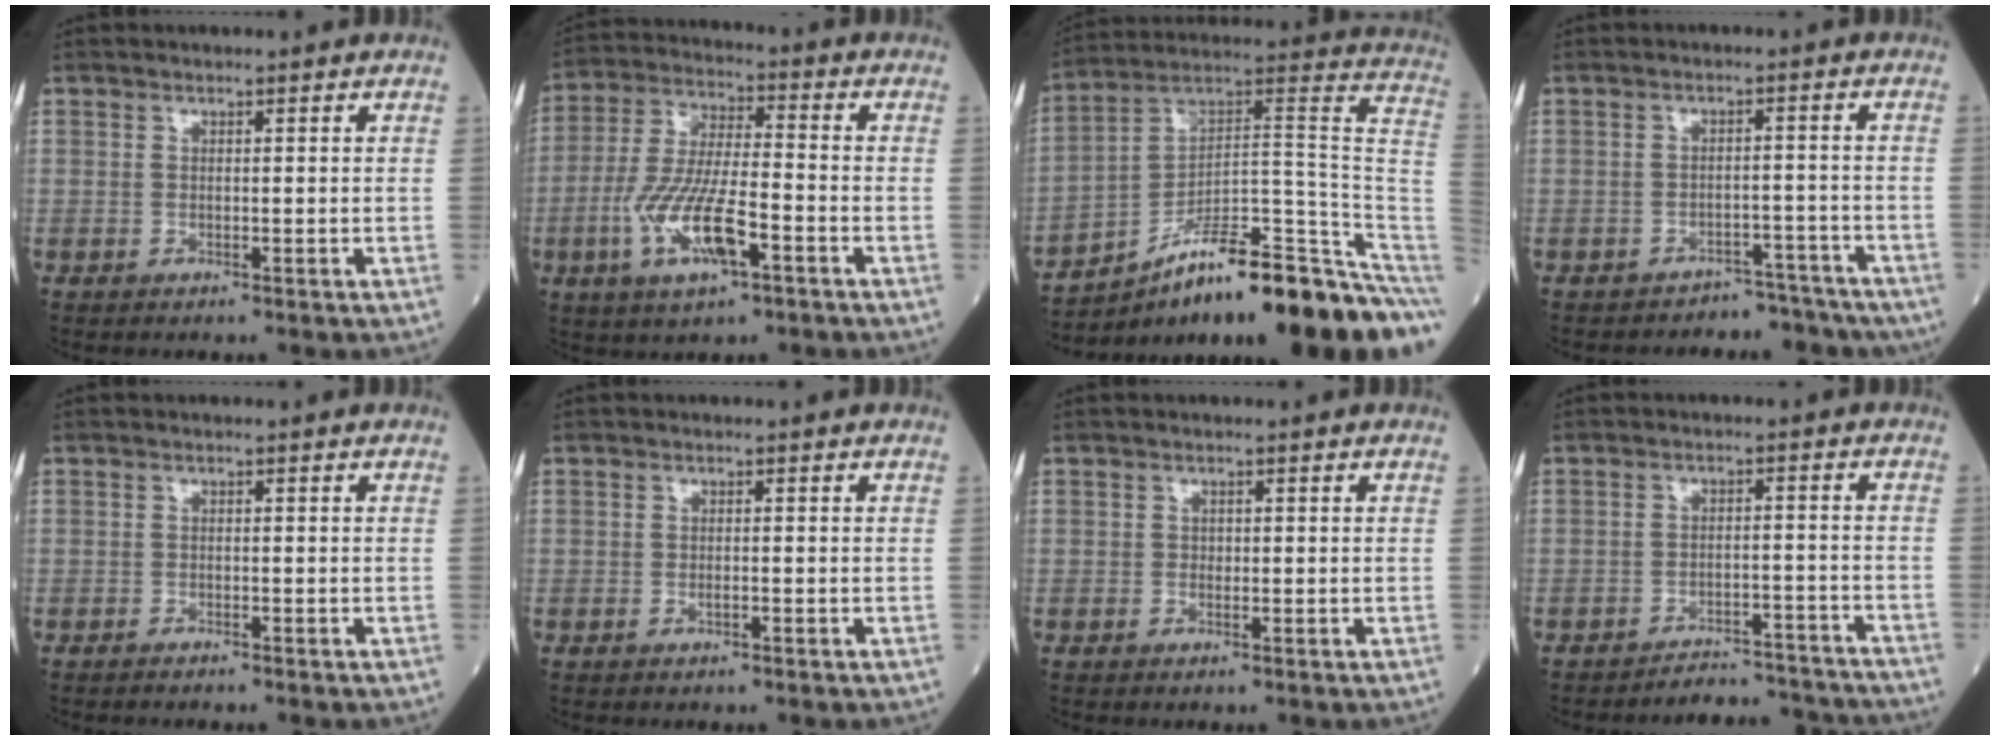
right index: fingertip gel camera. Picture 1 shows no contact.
{"total": 12.3, "force": [-4.6, 3.0, 11.0], "torque": [-0.228, -0.006, -0.083]}
{"total": 24.3, "force": [-15.8, 2.7, 18.2], "torque": [-0.163, 0.060, -0.240]}
{"total": 7.2, "force": [-6.4, 3.4, -0.3], "torque": [0.027, 0.032, -0.074]}
{"total": 0.8, "force": [-0.7, 0.1, 0.2], "torque": [-0.008, -0.001, -0.012]}
{"total": 0.8, "force": [-0.3, 0.2, 0.7], "torque": [-0.016, -0.001, -0.005]}
{"total": 0.7, "force": [-0.1, 0.5, 0.4], "torque": [-0.008, 0.001, -0.002]}
{"total": 10.8, "force": [-10.7, 1.8, 0.6], "torque": [0.016, 0.025, -0.133]}